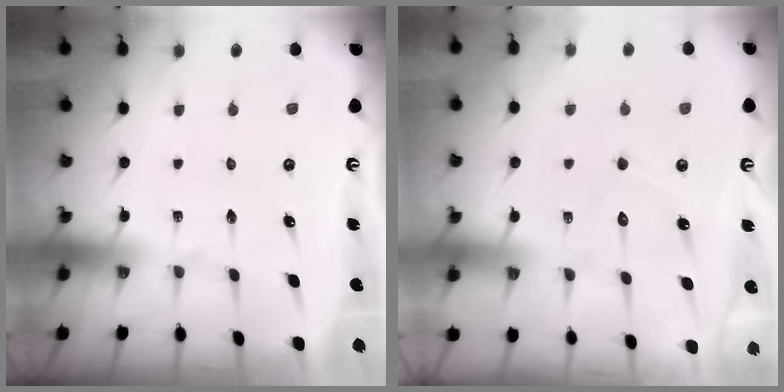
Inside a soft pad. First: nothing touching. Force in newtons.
{"total": 6.3, "press": 6.3, "slide": 0.6}